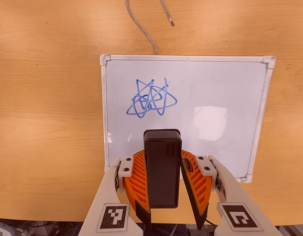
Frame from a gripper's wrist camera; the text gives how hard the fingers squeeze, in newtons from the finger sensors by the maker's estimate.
{"total": 6.2, "left": 5.3, "right": 7.1}